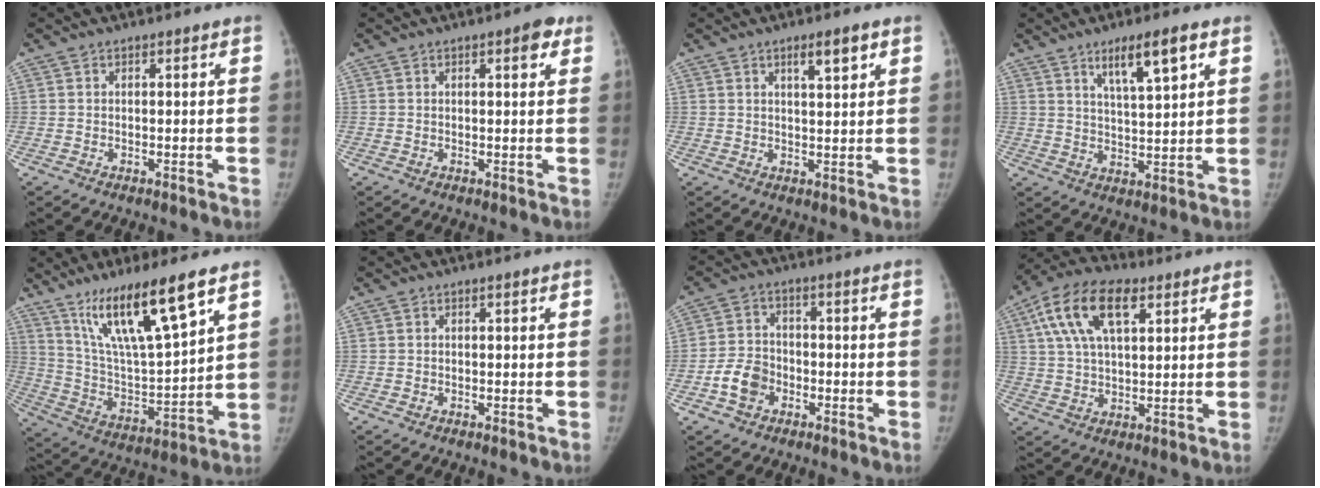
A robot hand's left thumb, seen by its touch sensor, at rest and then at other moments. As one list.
[{"total": 2.7, "force": [1.4, 1.0, 2.1], "torque": [-0.020, -0.002, 0.013]}, {"total": 4.3, "force": [2.3, 1.1, 3.4], "torque": [-0.045, -0.011, 0.037]}, {"total": 8.3, "force": [4.6, 1.5, 6.7], "torque": [-0.109, -0.023, 0.081]}, {"total": 18.8, "force": [11.9, 3.2, 14.3], "torque": [-0.242, -0.056, 0.227]}, {"total": 0.0}, {"total": 6.5, "force": [-2.8, 5.0, 3.1], "torque": [-0.044, 0.024, -0.052]}, {"total": 14.1, "force": [5.9, 7.1, 10.7], "torque": [-0.193, 0.012, 0.101]}]